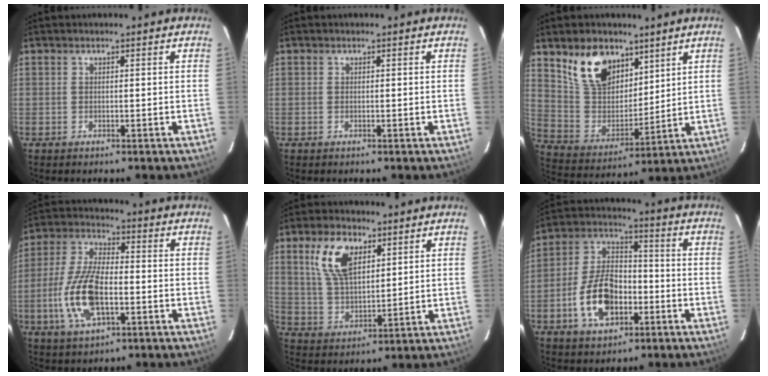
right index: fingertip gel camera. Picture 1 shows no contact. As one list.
[{"total": 0.0}, {"total": 14.4, "force": [8.8, 8.6, 7.5], "torque": [-0.153, 0.012, 0.180]}, {"total": 13.5, "force": [-3.6, 5.8, 11.6], "torque": [-0.249, 0.001, -0.068]}, {"total": 10.8, "force": [4.9, 5.7, 7.7], "torque": [-0.150, 0.014, 0.103]}, {"total": 13.2, "force": [-4.8, 7.8, 9.5], "torque": [-0.193, 0.019, -0.078]}]